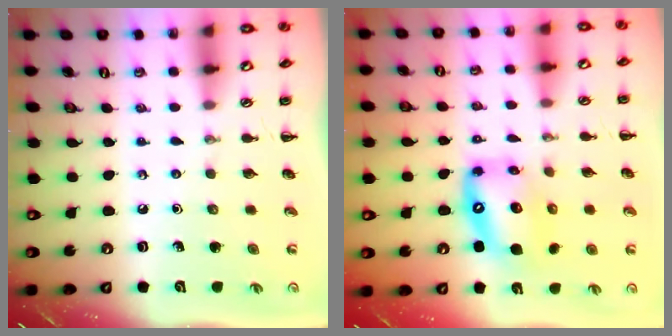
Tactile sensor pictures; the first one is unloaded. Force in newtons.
{"total": 13.1, "press": 12.5, "slide": 3.7}